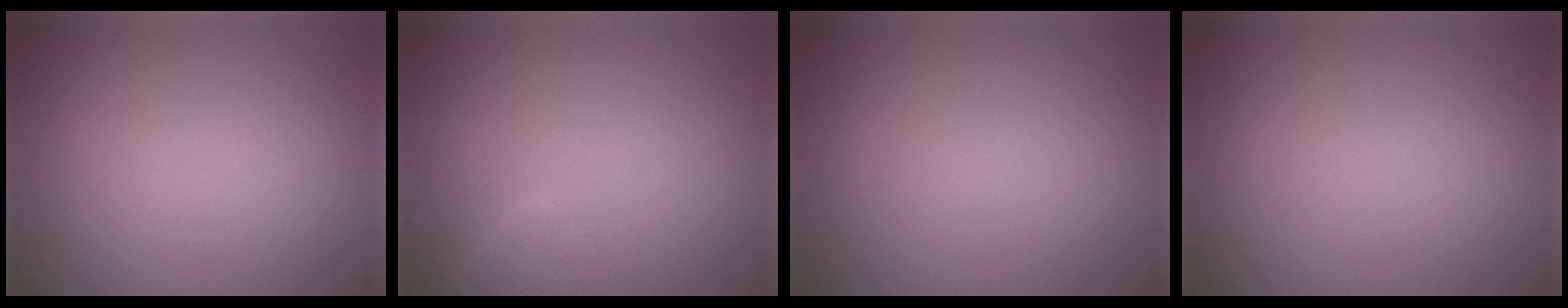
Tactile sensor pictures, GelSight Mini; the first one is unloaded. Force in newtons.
{"total": 2.8, "press": 2.8, "slide": 0.1}
{"total": 0.0}
{"total": 0.0}